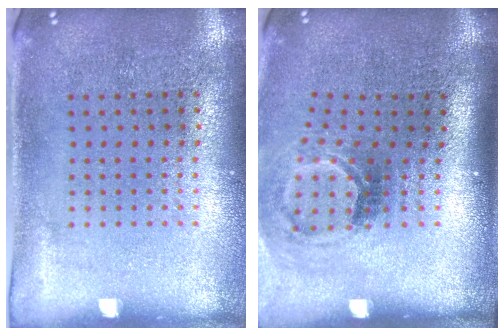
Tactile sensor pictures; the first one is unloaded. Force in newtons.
{"total": 1.9, "press": 1.2, "slide": 1.5}